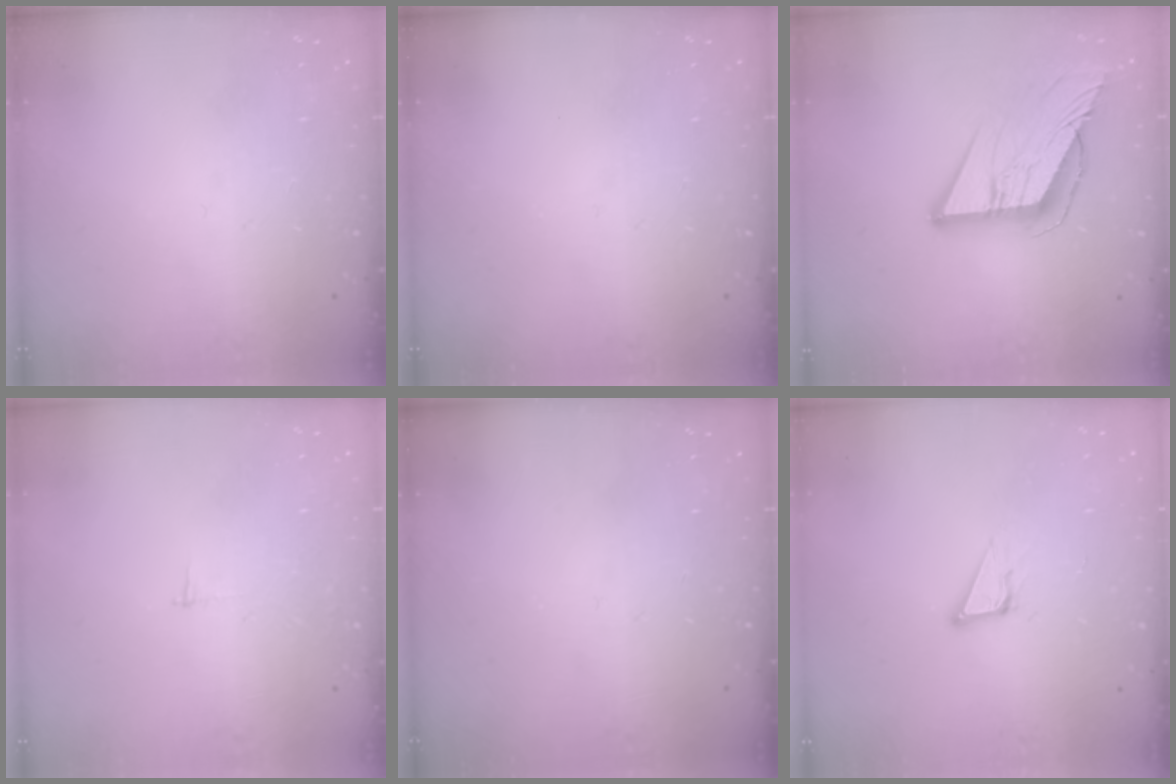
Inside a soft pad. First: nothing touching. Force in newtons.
{"total": 0.0}
{"total": 11.3, "press": 11.2, "slide": 1.5}
{"total": 2.3, "press": 2.3, "slide": 0.2}
{"total": 0.0}
{"total": 5.0, "press": 5.0, "slide": 0.2}